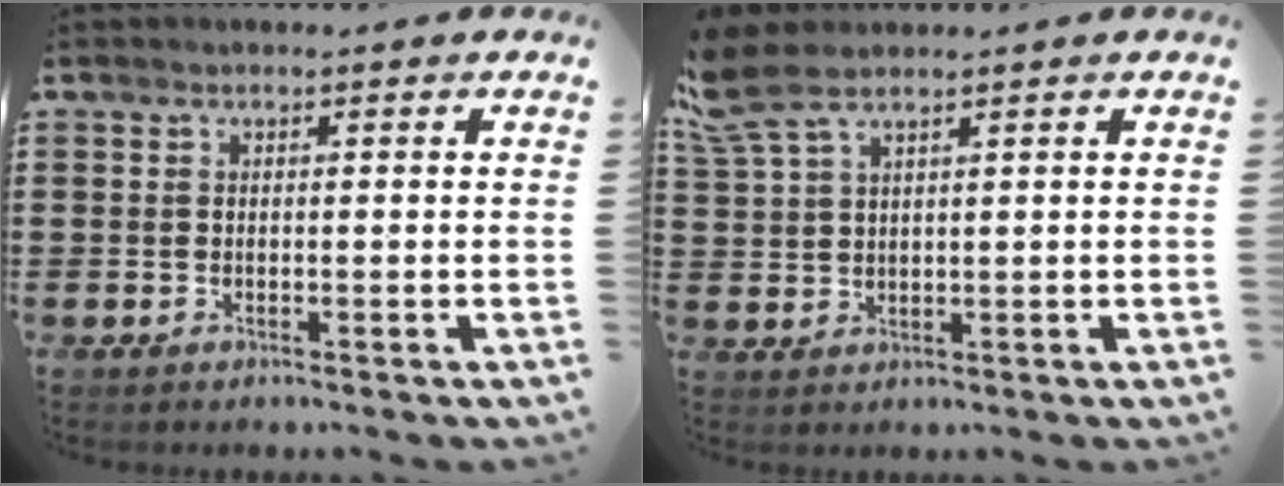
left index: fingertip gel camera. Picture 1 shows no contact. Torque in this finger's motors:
{"motor_torque": [0.46, -0.60, 0.64, 0.19]}